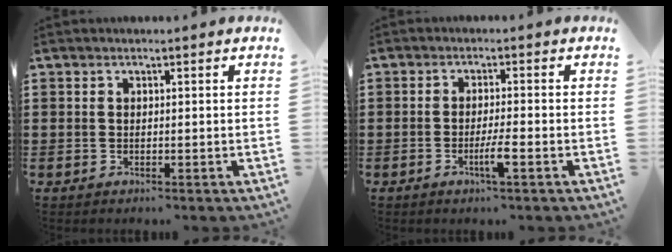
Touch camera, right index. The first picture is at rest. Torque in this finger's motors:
{"motor_torque": [1.10, 0.50, 0.29, 0.04]}